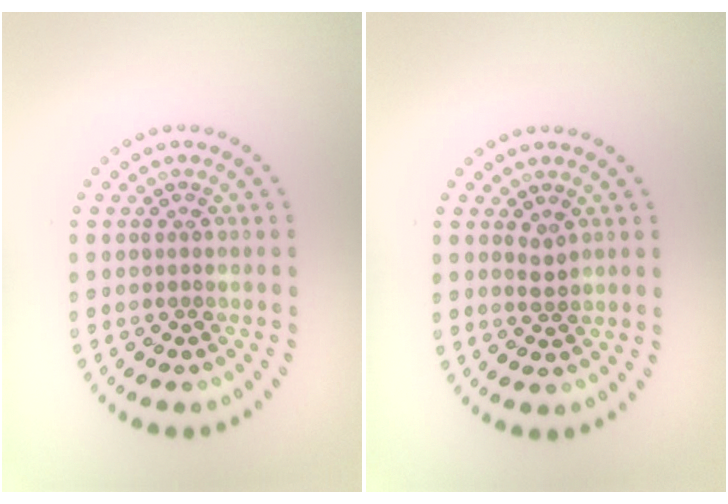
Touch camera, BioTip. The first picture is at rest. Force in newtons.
{"total": 1.1, "press": 0.9, "slide": 0.5}